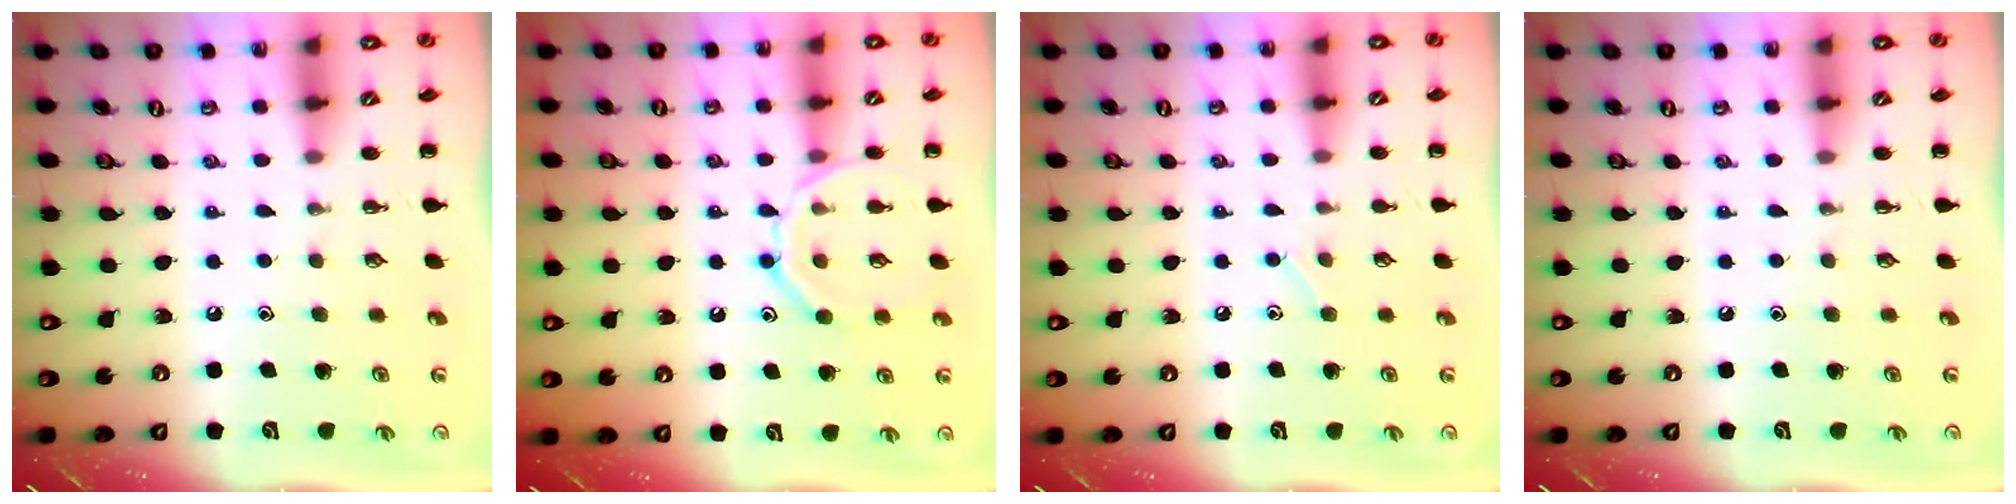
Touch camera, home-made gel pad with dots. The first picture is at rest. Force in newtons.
{"total": 12.6, "press": 12.5, "slide": 1.0}
{"total": 4.7, "press": 4.5, "slide": 1.4}
{"total": 0.0}